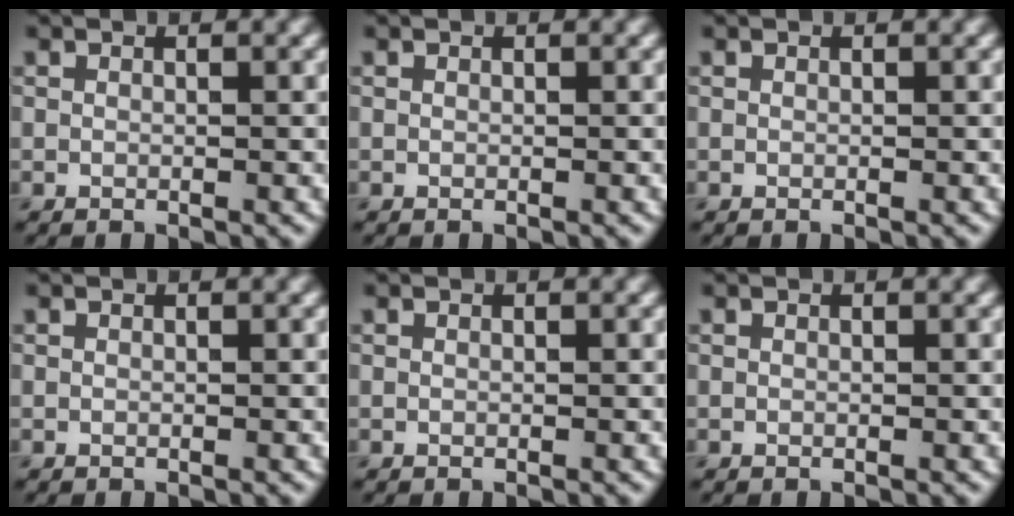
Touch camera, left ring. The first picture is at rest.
{"total": 0.0}
{"total": 0.0}
{"total": 0.0}
{"total": 0.0}
{"total": 0.0}